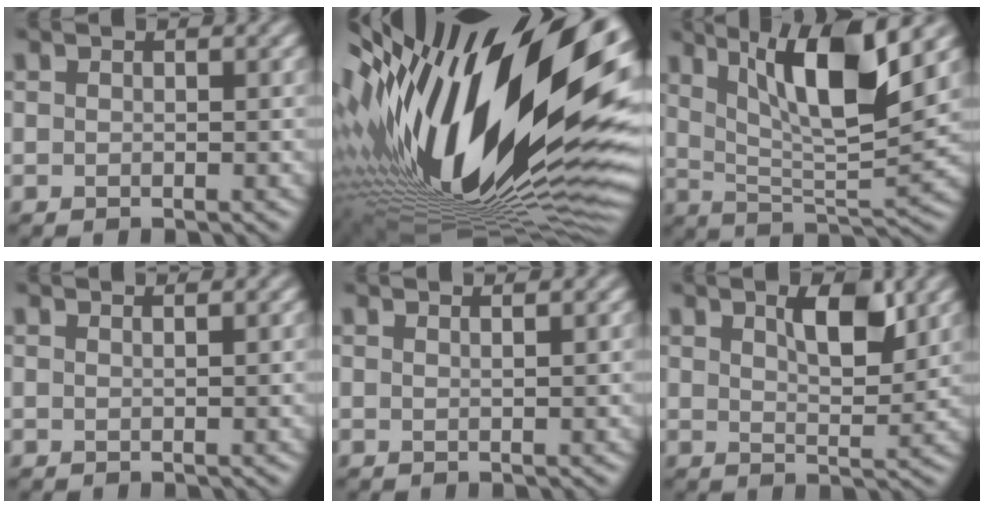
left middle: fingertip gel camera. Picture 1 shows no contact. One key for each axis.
{"total": 21.3, "fx": 3.1, "fy": 9.1, "fz": 19.0, "tx": -0.345, "ty": -0.041, "tz": 0.047}
{"total": 9.9, "fx": 4.3, "fy": 2.5, "fz": 8.5, "tx": -0.141, "ty": -0.005, "tz": 0.079}
{"total": 1.1, "fx": 0.8, "fy": 0.4, "fz": 0.6, "tx": 0.000, "ty": -0.004, "tz": 0.001}
{"total": 1.5, "fx": 1.0, "fy": 0.5, "fz": 0.9, "tx": 0.000, "ty": 0.000, "tz": 0.000}
{"total": 4.1, "fx": 2.1, "fy": 1.3, "fz": 3.3, "tx": -0.053, "ty": 0.000, "tz": 0.035}